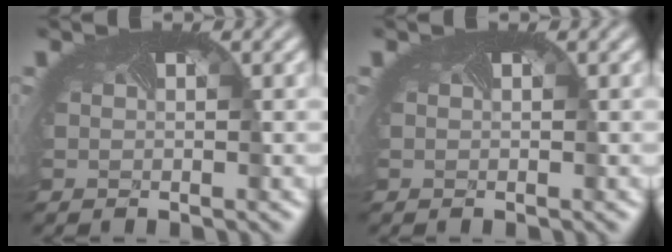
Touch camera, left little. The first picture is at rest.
{"total": 0.0}